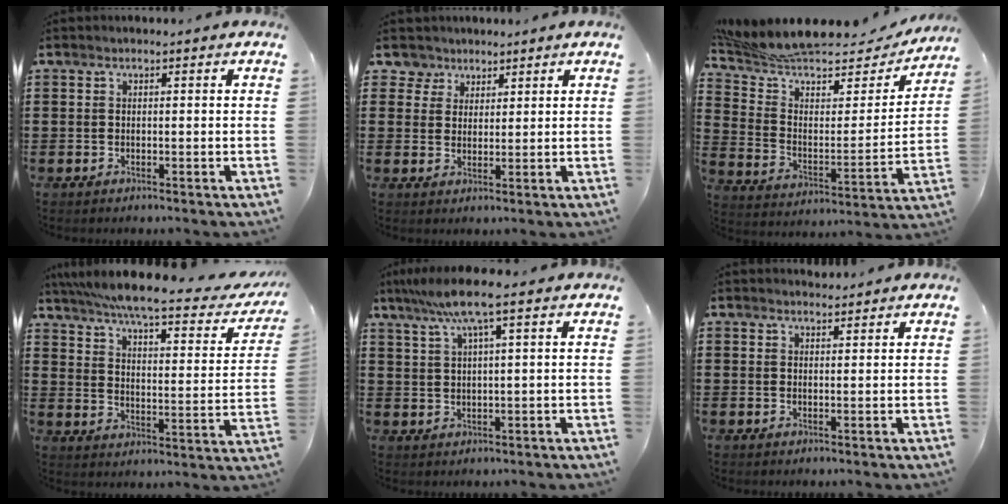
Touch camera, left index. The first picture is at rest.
{"total": 4.2, "force": [2.7, 3.1, 0.1], "torque": [-0.025, 0.005, 0.049]}
{"total": 8.9, "force": [7.9, 2.3, 3.3], "torque": [-0.105, -0.057, 0.134]}
{"total": 7.0, "force": [6.0, -0.6, 3.5], "torque": [-0.096, -0.043, 0.098]}
{"total": 6.5, "force": [3.5, 0.2, 5.6], "torque": [-0.115, 0.001, 0.058]}
{"total": 1.6, "force": [1.6, 0.2, 0.2], "torque": [-0.008, 0.003, 0.031]}